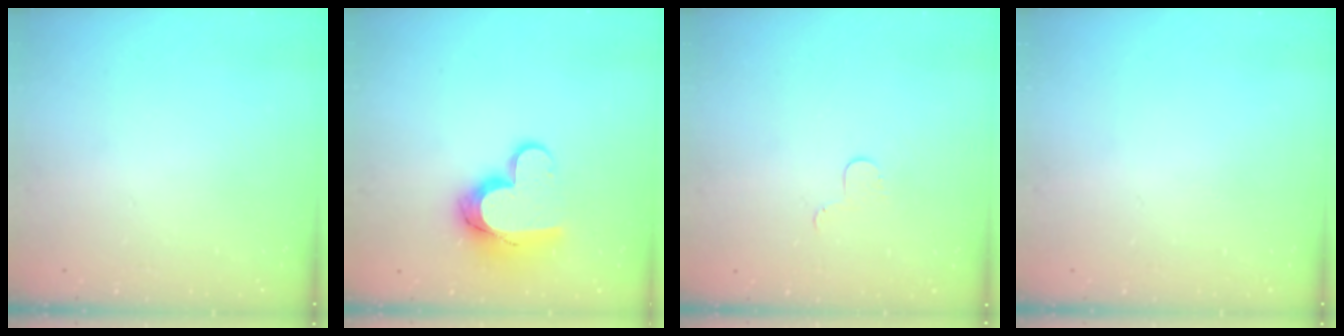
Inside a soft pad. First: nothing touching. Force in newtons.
{"total": 12.4, "press": 12.4, "slide": 0.6}
{"total": 3.5, "press": 3.5, "slide": 0.4}
{"total": 0.0}